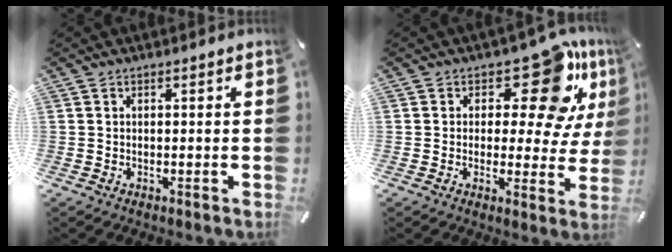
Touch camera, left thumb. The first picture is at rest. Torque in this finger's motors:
{"motor_torque": [0.58, -0.28, 0.35, 0.06, 0.09]}